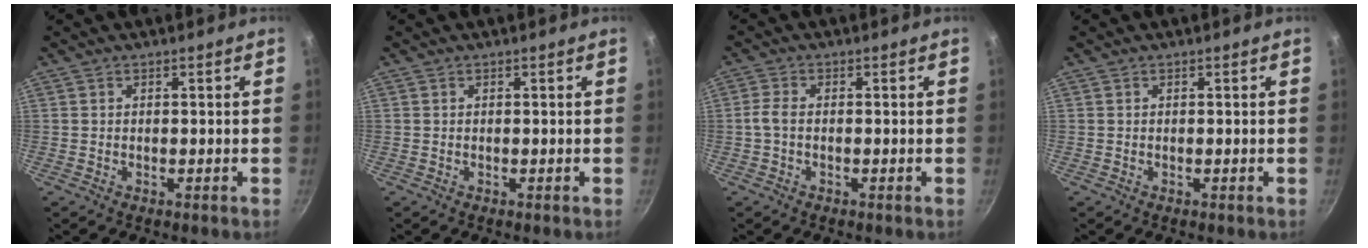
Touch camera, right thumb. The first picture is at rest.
{"total": 0.0}
{"total": 2.5, "force": [-0.6, 1.3, 2.1], "torque": [-0.052, 0.011, -0.018]}
{"total": 0.0}